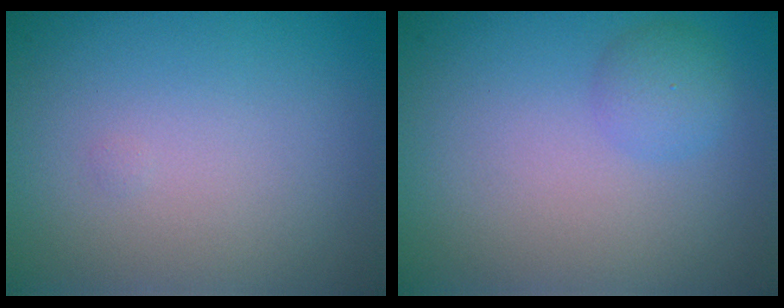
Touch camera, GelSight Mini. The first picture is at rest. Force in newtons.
{"total": 1.8, "press": 1.8, "slide": 0.0}